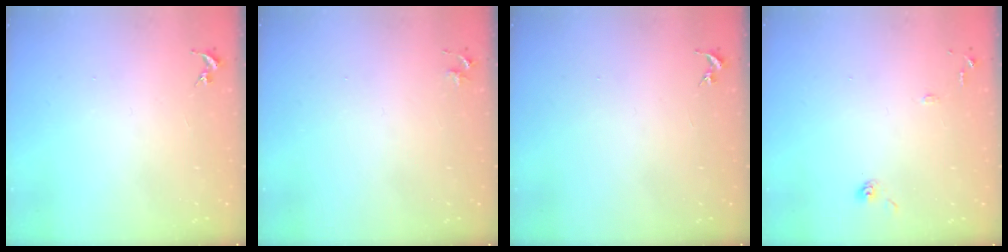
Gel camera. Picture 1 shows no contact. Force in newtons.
{"total": 3.2, "press": 3.2, "slide": 0.4}
{"total": 0.0}
{"total": 7.8, "press": 7.8, "slide": 0.6}